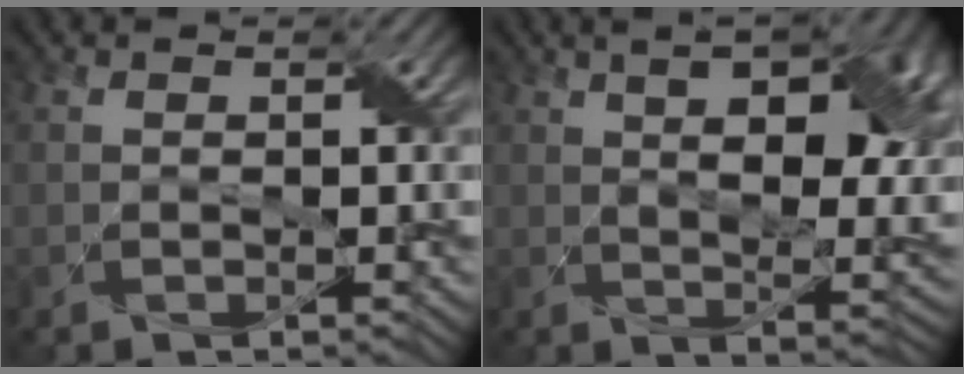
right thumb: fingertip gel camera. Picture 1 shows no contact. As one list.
[{"total": 13.5, "force": [3.7, 6.3, 11.4], "torque": [-0.152, 0.015, 0.044]}]